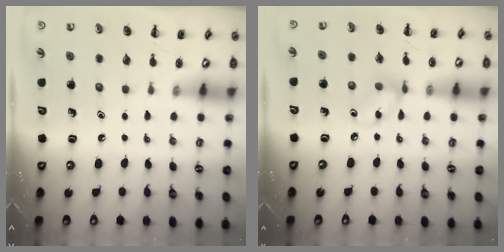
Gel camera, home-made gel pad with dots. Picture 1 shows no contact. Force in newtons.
{"total": 6.2, "press": 6.2, "slide": 0.3}